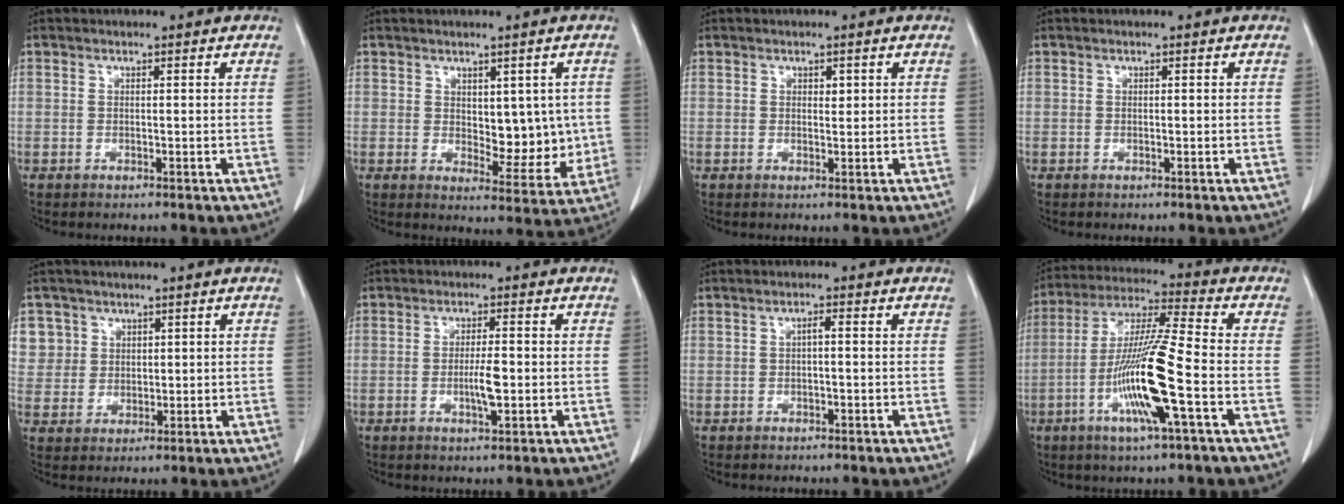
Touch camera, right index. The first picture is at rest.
{"total": 7.6, "force": [0.8, 4.0, 6.4], "torque": [-0.068, -0.004, 0.023]}
{"total": 1.0, "force": [0.4, 0.6, 0.7], "torque": [-0.009, -0.003, 0.007]}
{"total": 0.0}
{"total": 6.6, "force": [3.1, 5.8, 0.2], "torque": [0.003, 0.009, 0.068]}
{"total": 3.9, "force": [-0.7, 0.5, 3.8], "torque": [-0.070, -0.003, -0.010]}
{"total": 1.1, "force": [0.0, 0.1, 1.1], "torque": [-0.018, 0.004, 0.001]}
{"total": 14.3, "force": [-4.4, -0.1, 13.6], "torque": [-0.272, -0.010, -0.090]}